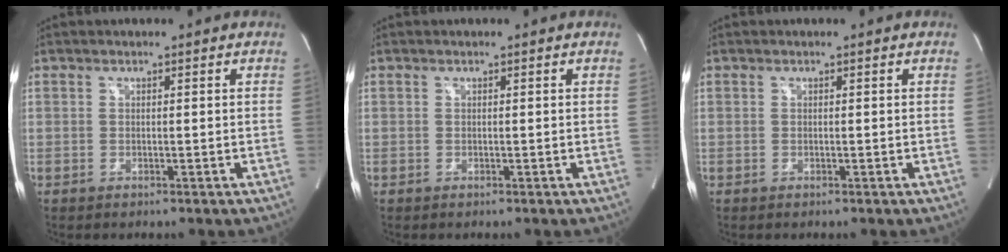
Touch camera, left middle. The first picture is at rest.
{"total": 0.0}
{"total": 0.0}